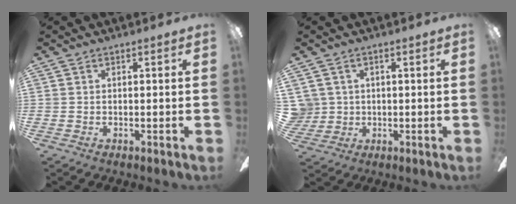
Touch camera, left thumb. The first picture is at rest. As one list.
[{"total": 4.1, "force": [1.3, 3.9, 0.2], "torque": [-0.026, 0.008, 0.026]}]